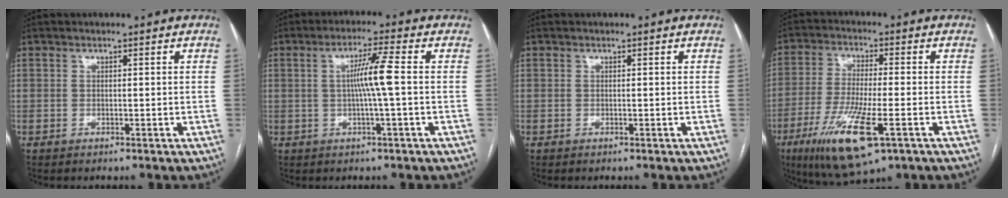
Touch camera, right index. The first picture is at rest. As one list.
[{"total": 5.5, "force": [0.1, -1.0, 5.4], "torque": [-0.098, 0.005, 0.005]}, {"total": 0.0}, {"total": 13.5, "force": [-6.2, 2.3, 11.7], "torque": [-0.235, -0.031, -0.104]}]